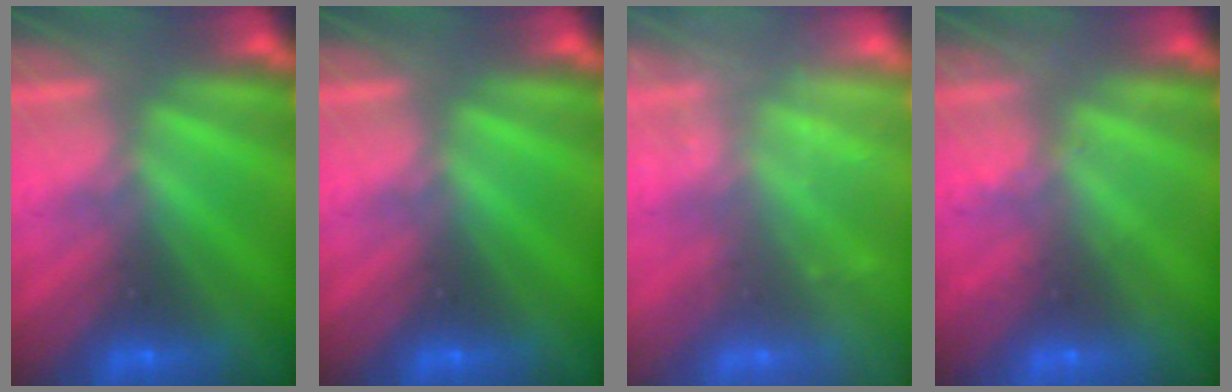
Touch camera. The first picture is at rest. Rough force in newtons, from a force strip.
{"total": 0.0}
{"total": 2.4}
{"total": 2.0}